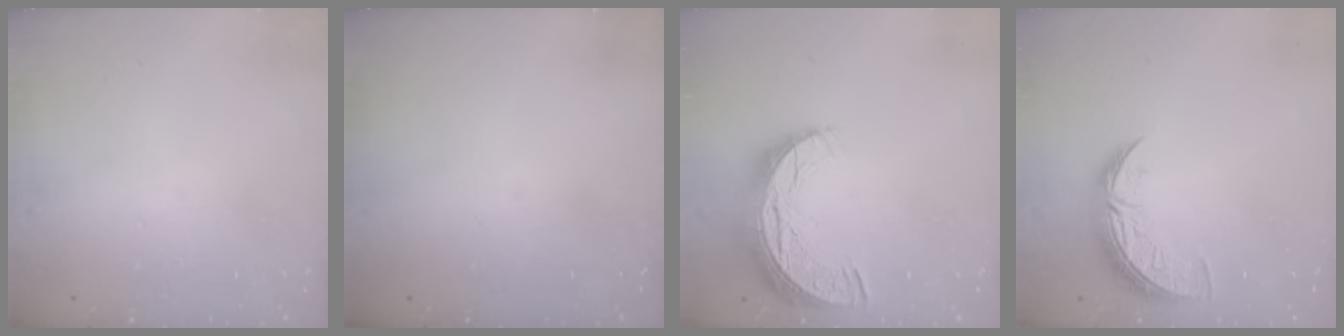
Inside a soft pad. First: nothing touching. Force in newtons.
{"total": 0.0}
{"total": 11.6, "press": 11.6, "slide": 0.7}
{"total": 8.6, "press": 8.5, "slide": 0.8}